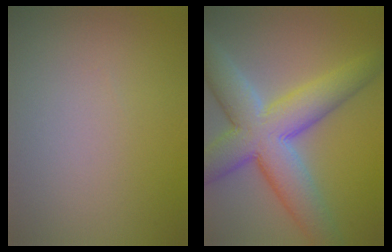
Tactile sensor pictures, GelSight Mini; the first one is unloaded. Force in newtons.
{"total": 9.7, "press": 9.7, "slide": 0.2}